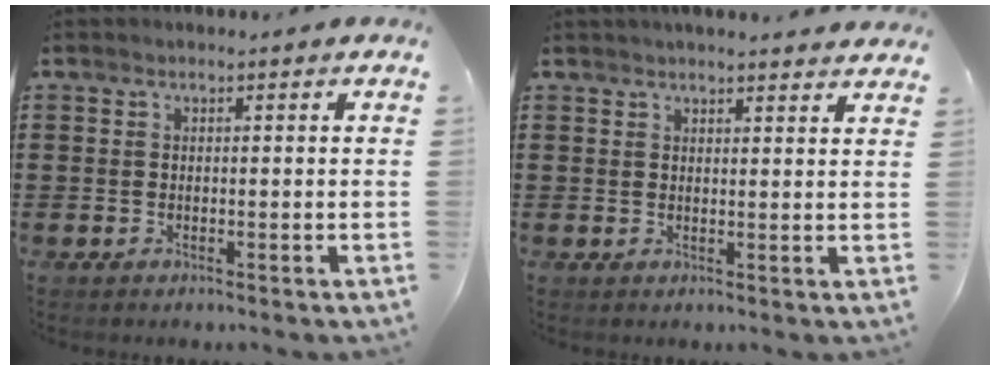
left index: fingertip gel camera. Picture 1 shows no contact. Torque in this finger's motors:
{"motor_torque": [0.89, -1.25, -0.44, -0.13]}